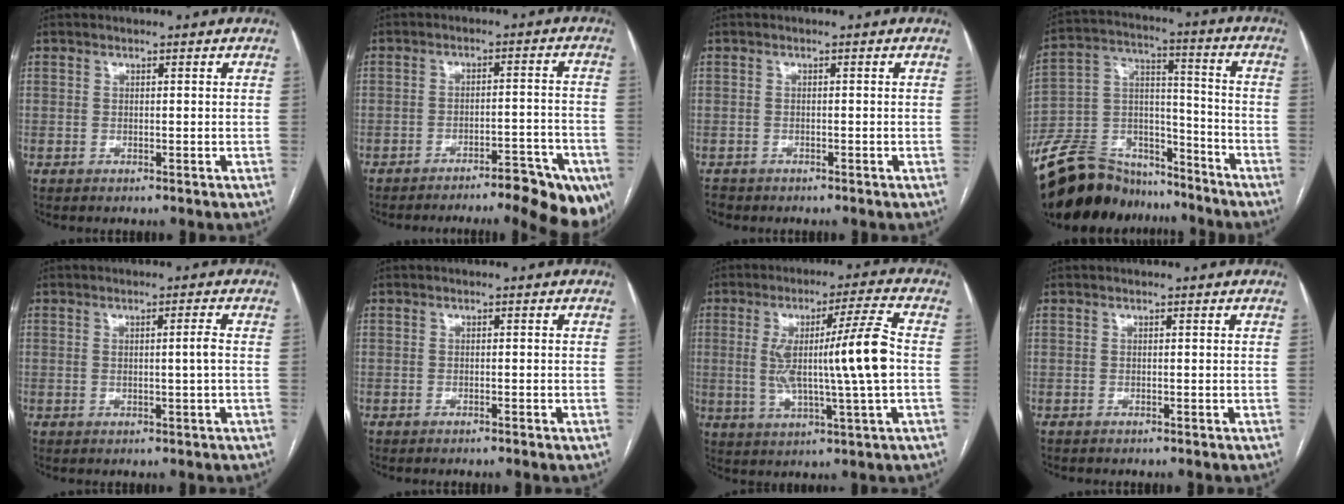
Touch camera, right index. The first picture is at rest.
{"total": 13.4, "force": [-10.2, 2.4, 8.3], "torque": [-0.052, 0.025, -0.128]}
{"total": 1.6, "force": [-1.3, 0.8, -0.2], "torque": [-0.004, -0.001, -0.023]}
{"total": 21.6, "force": [-19.1, 8.0, 6.2], "torque": [-0.156, 0.020, -0.313]}
{"total": 1.6, "force": [-0.1, -0.4, 1.6], "torque": [-0.027, -0.001, 0.000]}
{"total": 0.6, "force": [-0.5, -0.1, 0.4], "torque": [-0.007, 0.002, -0.008]}
{"total": 11.9, "force": [0.1, -0.8, 11.9], "torque": [-0.210, 0.004, 0.005]}
{"total": 0.0}